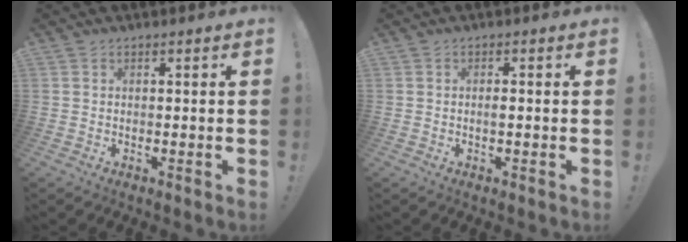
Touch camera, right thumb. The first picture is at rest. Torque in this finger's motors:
{"motor_torque": [-0.01, -0.09, 0.04, 0.08, -0.02]}